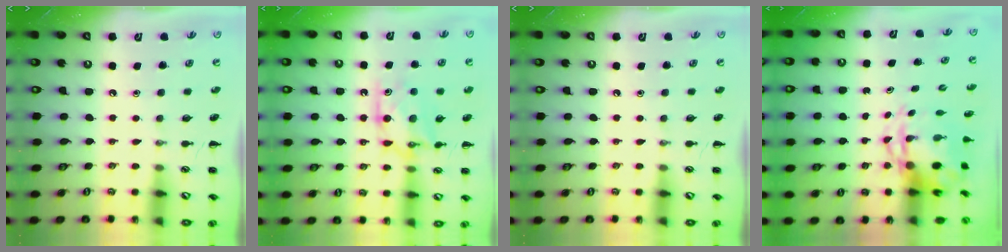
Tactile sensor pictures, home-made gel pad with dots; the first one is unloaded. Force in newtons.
{"total": 10.7, "press": 10.7, "slide": 0.3}
{"total": 0.0}
{"total": 4.3, "press": 4.1, "slide": 1.1}